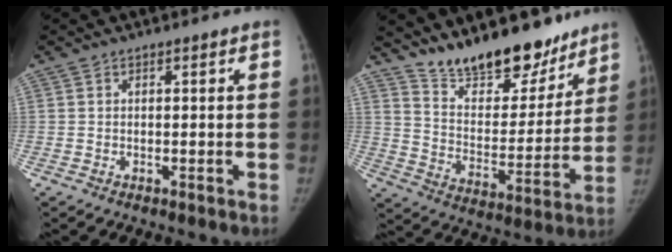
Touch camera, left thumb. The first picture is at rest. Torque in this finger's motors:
{"motor_torque": [0.05, 0.04, 0.08, 0.01, 0.03]}